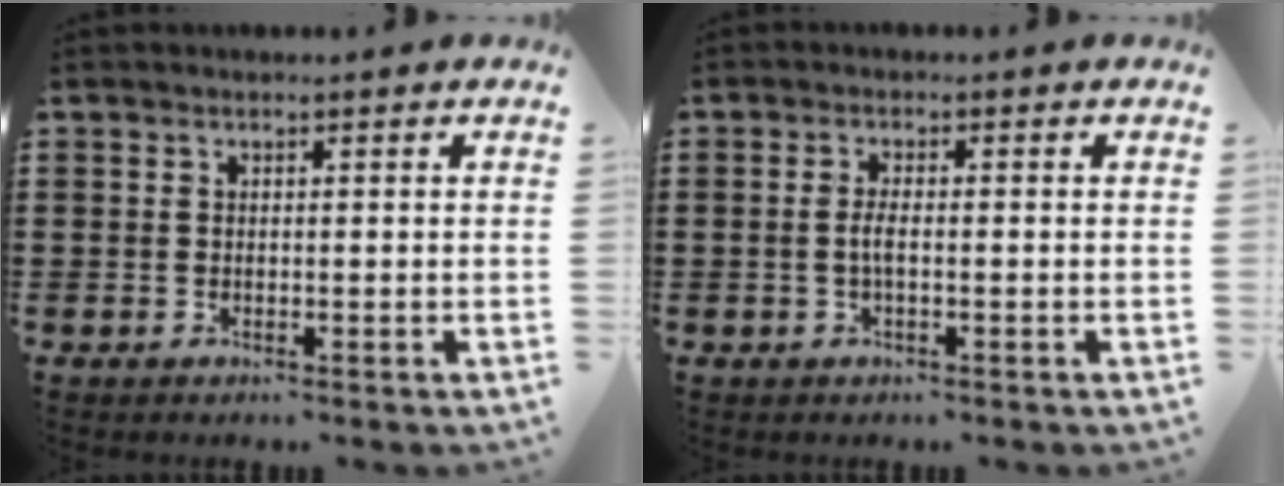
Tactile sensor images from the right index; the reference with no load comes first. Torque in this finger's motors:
{"motor_torque": [2.14, 0.00, 0.05, 0.05]}